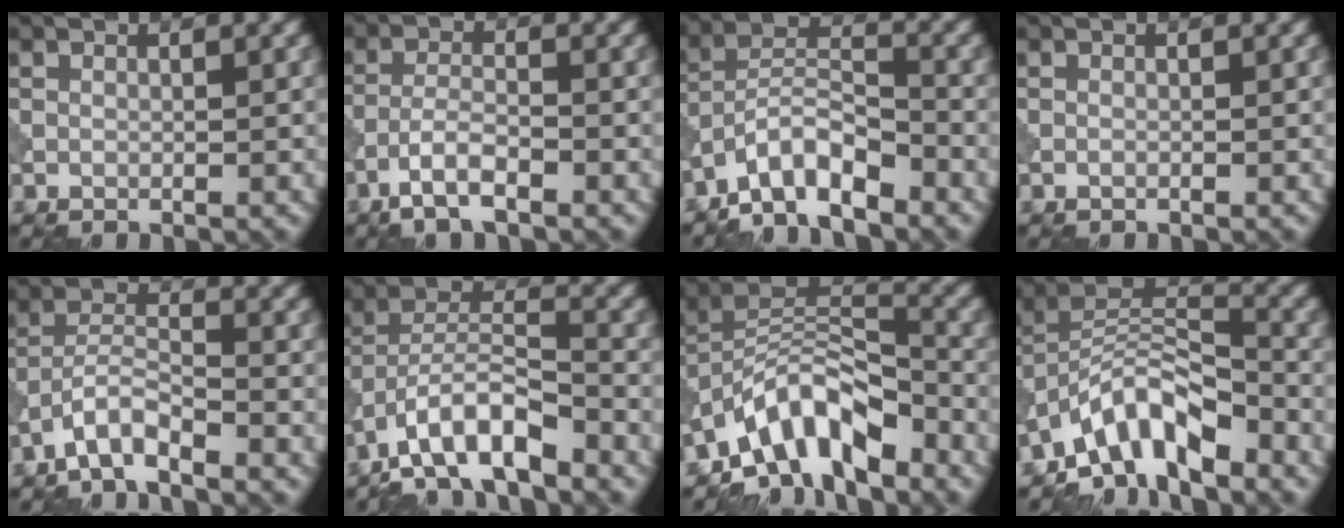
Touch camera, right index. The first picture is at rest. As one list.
[{"total": 3.4, "force": [-2.3, 0.9, 2.4], "torque": [-0.051, 0.005, -0.052]}, {"total": 5.7, "force": [-4.6, 1.5, 2.9], "torque": [-0.046, 0.007, -0.092]}, {"total": 0.0}, {"total": 3.6, "force": [-2.8, 0.7, 2.0], "torque": [-0.040, 0.010, -0.064]}, {"total": 7.4, "force": [-5.5, 2.3, 4.5], "torque": [-0.072, 0.009, -0.108]}, {"total": 8.3, "force": [-5.9, 3.4, 4.7], "torque": [-0.064, 0.006, -0.121]}, {"total": 7.2, "force": [-5.4, 2.6, 3.9], "torque": [-0.053, 0.008, -0.110]}]